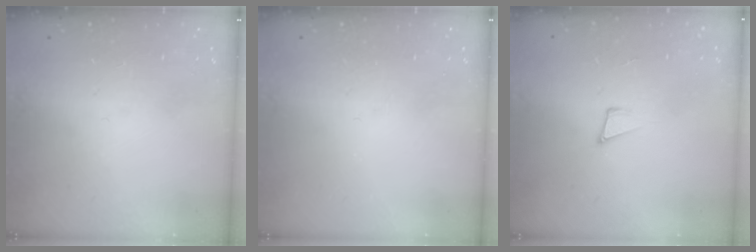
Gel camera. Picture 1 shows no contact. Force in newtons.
{"total": 0.0}
{"total": 4.6, "press": 3.2, "slide": 3.3}